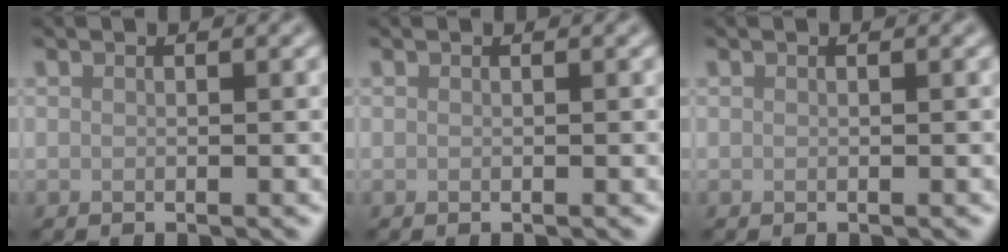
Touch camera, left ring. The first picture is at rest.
{"total": 0.0}
{"total": 0.0}